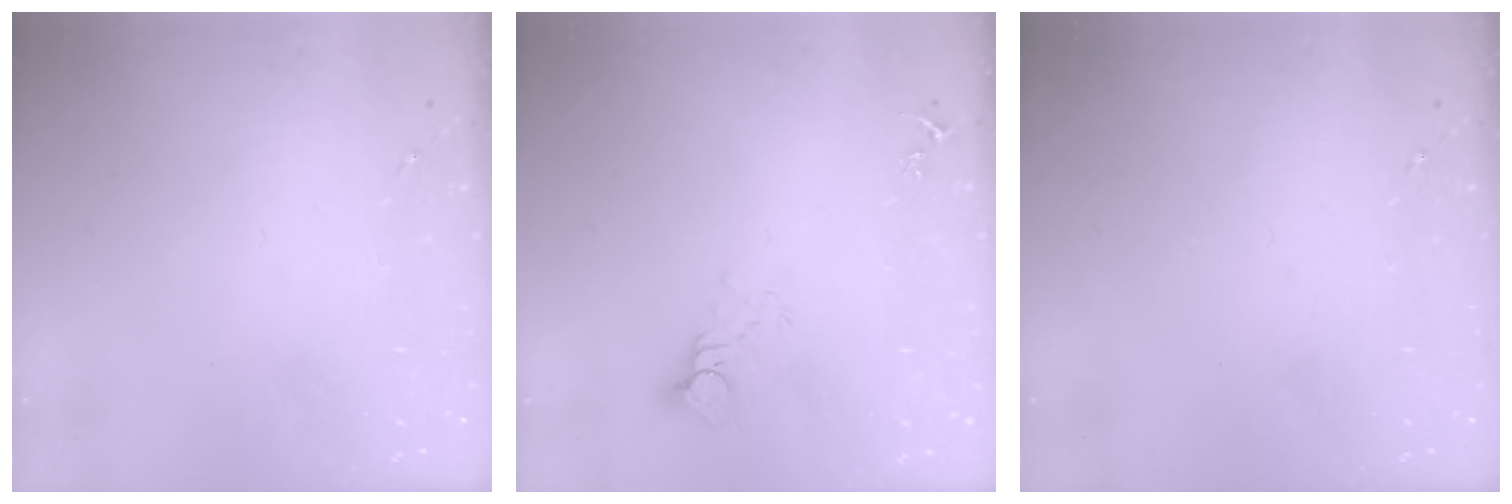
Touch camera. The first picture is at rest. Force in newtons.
{"total": 4.3, "press": 4.3, "slide": 0.3}
{"total": 0.0}